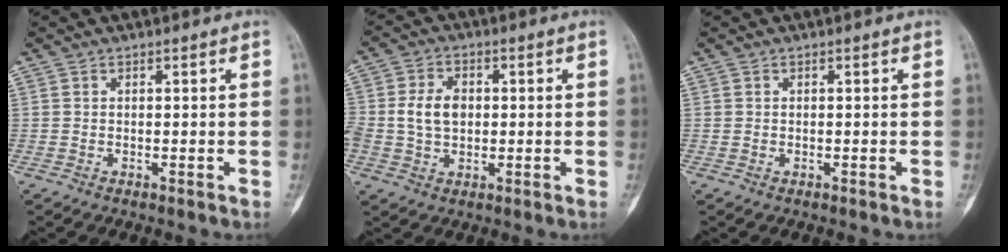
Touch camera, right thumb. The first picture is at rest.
{"total": 6.8, "force": [0.3, 5.0, 4.6], "torque": [-0.078, 0.012, 0.006]}
{"total": 0.0}